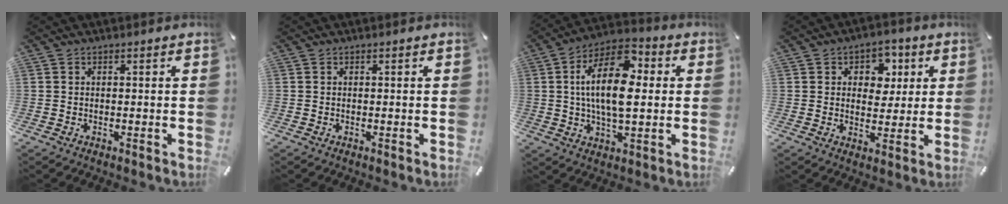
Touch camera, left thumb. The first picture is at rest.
{"total": 0.0}
{"total": 16.6, "force": [2.6, 8.5, 14.0], "torque": [-0.270, -0.002, 0.039]}
{"total": 7.2, "force": [2.0, 6.1, 3.3], "torque": [-0.034, -0.003, 0.029]}